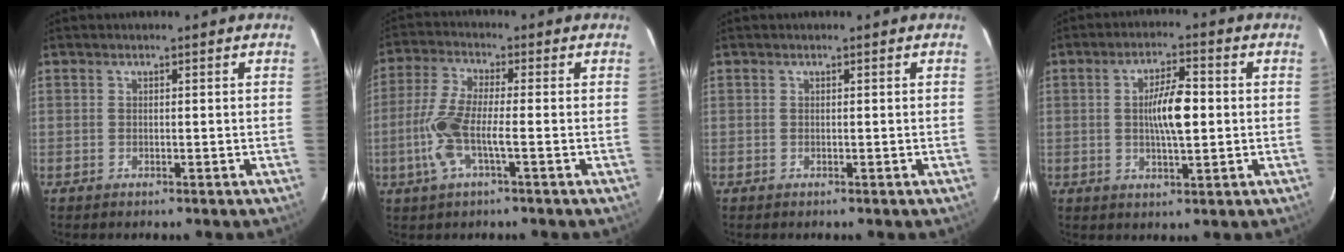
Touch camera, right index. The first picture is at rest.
{"total": 7.9, "force": [-2.0, 1.2, 7.5], "torque": [-0.169, 0.003, -0.046]}
{"total": 0.0}
{"total": 7.1, "force": [0.2, 1.5, 7.0], "torque": [-0.127, 0.007, 0.004]}